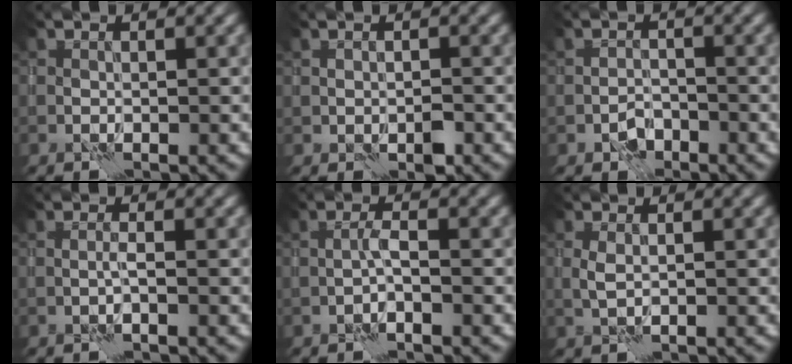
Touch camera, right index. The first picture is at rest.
{"total": 1.3, "force": [-0.4, 0.9, 0.8], "torque": [-0.011, -0.002, -0.001]}
{"total": 1.5, "force": [-1.0, 1.0, 0.5], "torque": [-0.003, 0.007, -0.020]}
{"total": 0.5, "force": [-0.2, -0.2, 0.4], "torque": [-0.004, 0.005, -0.007]}
{"total": 0.8, "force": [-0.5, 0.0, 0.7], "torque": [-0.010, 0.008, -0.013]}
{"total": 1.0, "force": [0.3, 0.4, 0.8], "torque": [-0.015, 0.000, 0.005]}